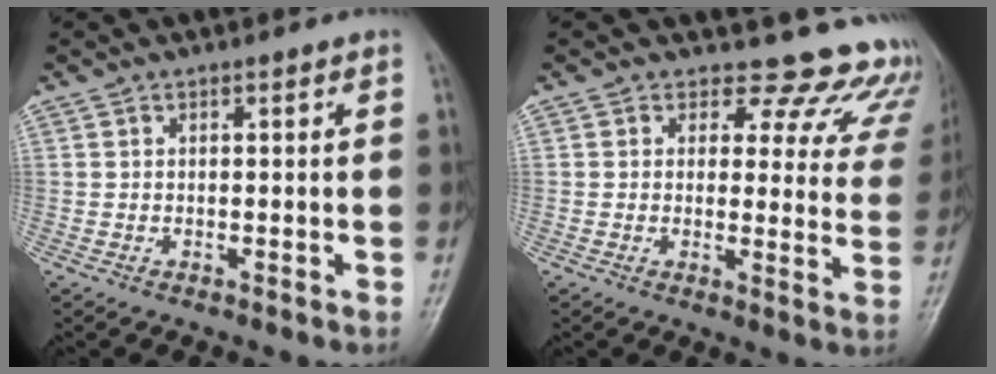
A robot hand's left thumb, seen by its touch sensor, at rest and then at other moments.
{"total": 14.5, "force": [12.7, 6.4, 2.6], "torque": [0.020, -0.097, 0.111]}